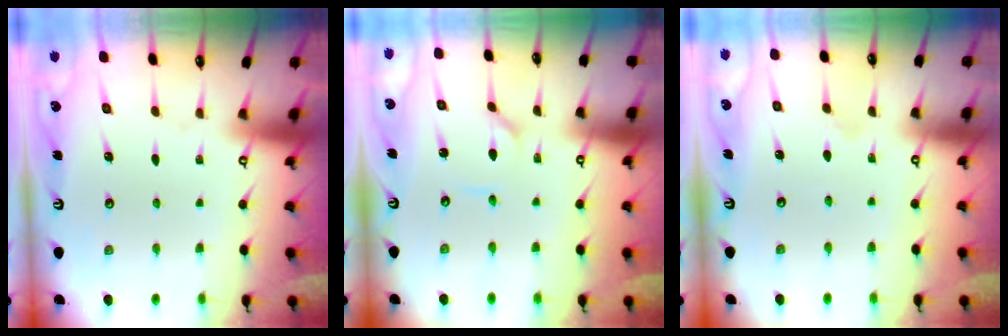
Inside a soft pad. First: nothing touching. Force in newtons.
{"total": 1.8, "press": 1.8, "slide": 0.2}
{"total": 1.9, "press": 1.8, "slide": 0.3}